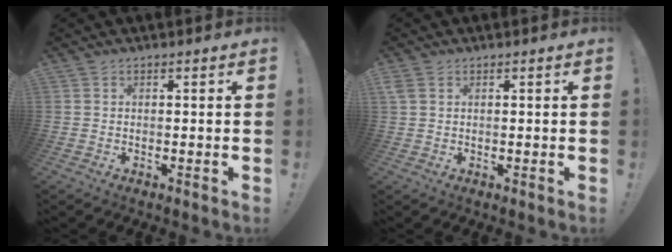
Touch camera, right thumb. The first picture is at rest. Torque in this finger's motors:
{"motor_torque": [0.02, 0.18, 0.19, -0.04, 0.02]}